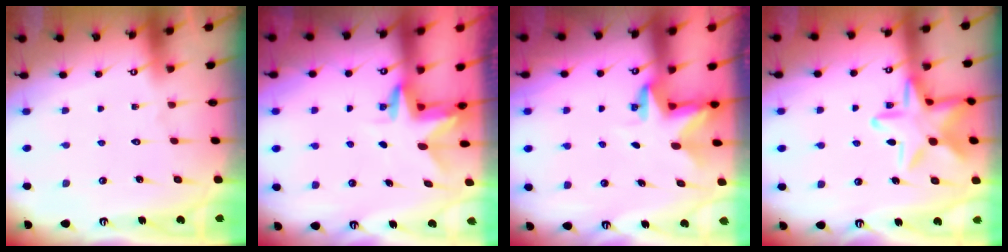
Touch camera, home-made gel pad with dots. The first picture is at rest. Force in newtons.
{"total": 3.0, "press": 3.0, "slide": 0.2}
{"total": 2.7, "press": 2.7, "slide": 0.3}
{"total": 17.4, "press": 17.4, "slide": 1.0}